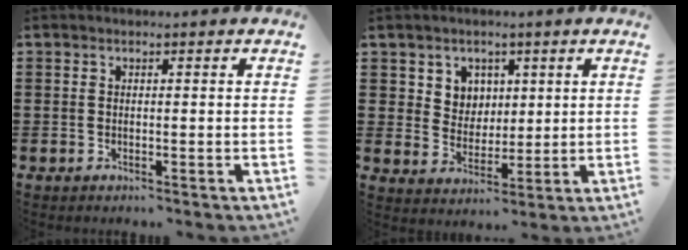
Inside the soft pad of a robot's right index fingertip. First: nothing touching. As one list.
[{"total": 4.9, "force": [2.4, 4.2, 0.6], "torque": [-0.028, 0.006, 0.042]}]